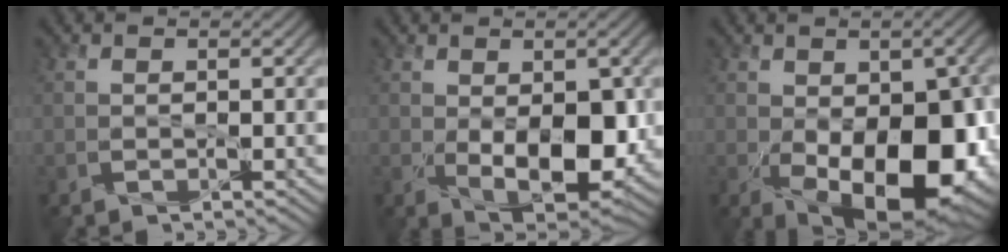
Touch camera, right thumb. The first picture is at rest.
{"total": 9.1, "force": [-1.2, 5.1, 7.4], "torque": [-0.139, -0.032, 0.001]}
{"total": 15.6, "force": [-4.3, 8.7, 12.2], "torque": [-0.172, -0.060, -0.040]}